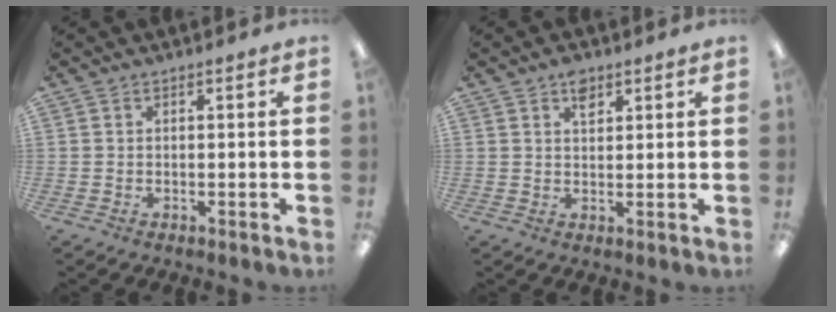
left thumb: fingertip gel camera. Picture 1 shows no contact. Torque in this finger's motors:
{"motor_torque": [0.65, 0.19, 0.50, -0.27, 0.01]}